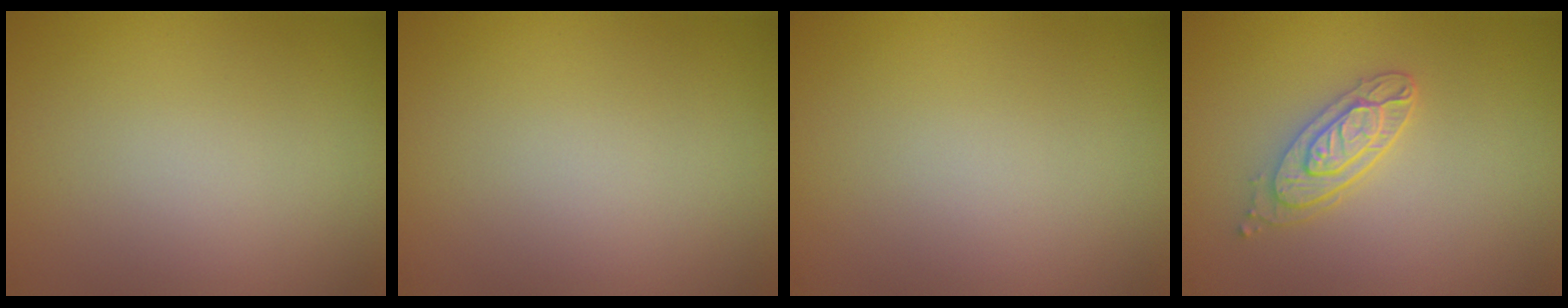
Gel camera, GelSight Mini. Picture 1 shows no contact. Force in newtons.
{"total": 0.0}
{"total": 0.0}
{"total": 3.2, "press": 2.6, "slide": 1.9}